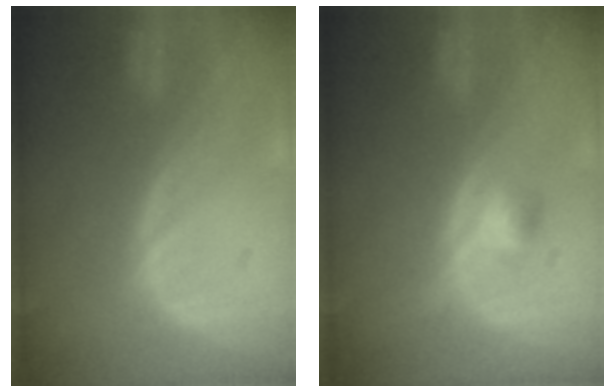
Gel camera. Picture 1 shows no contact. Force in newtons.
{"total": 2.6, "press": 2.4, "slide": 1.1}